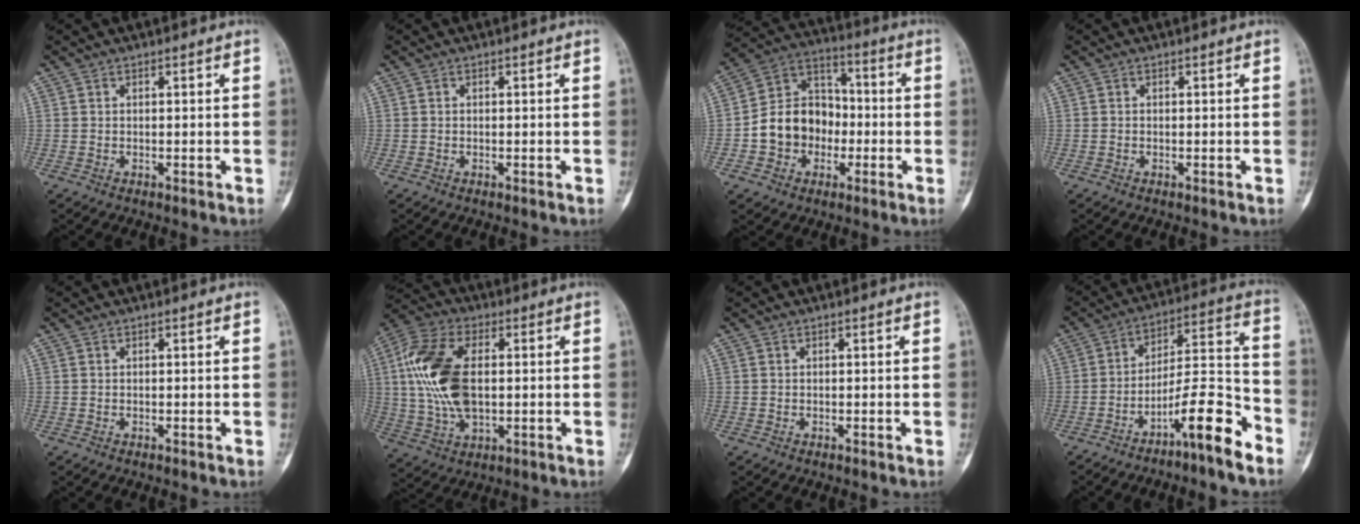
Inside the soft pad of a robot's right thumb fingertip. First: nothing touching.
{"total": 0.0}
{"total": 13.5, "force": [-2.7, 11.2, 7.1], "torque": [-0.078, 0.047, -0.053]}
{"total": 0.0}
{"total": 0.0}
{"total": 16.6, "force": [1.4, 9.3, 13.6], "torque": [-0.280, 0.011, 0.027]}
{"total": 0.0}
{"total": 12.7, "force": [-8.3, 1.8, 9.5], "torque": [-0.153, 0.084, -0.140]}